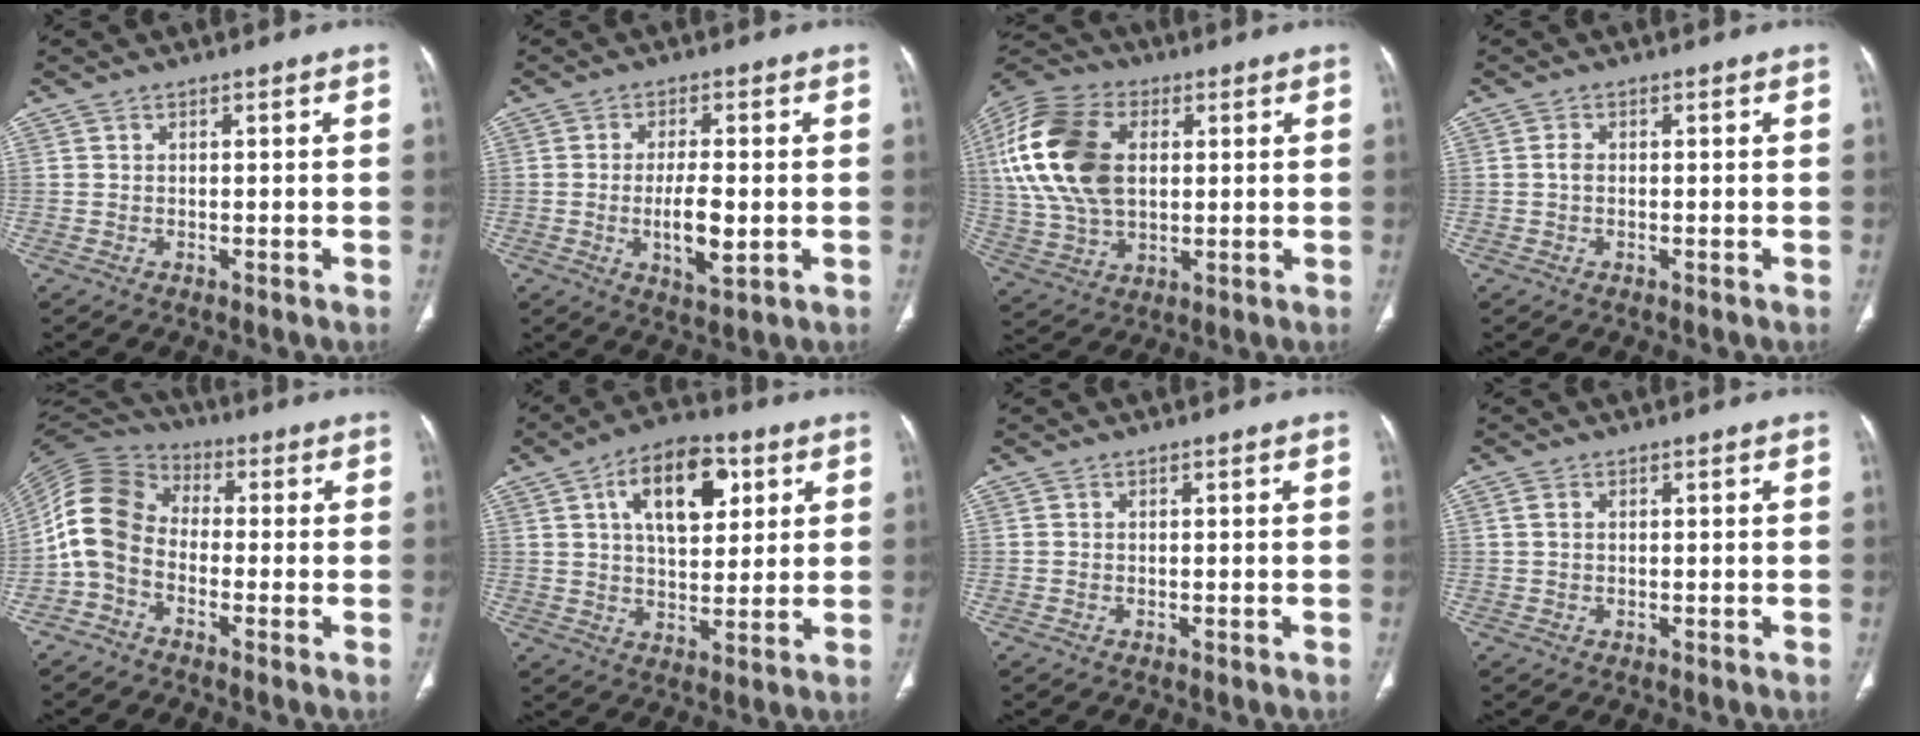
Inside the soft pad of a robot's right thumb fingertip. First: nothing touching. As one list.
[{"total": 7.2, "force": [-1.1, 2.5, 6.7], "torque": [-0.118, -0.011, -0.017]}, {"total": 21.3, "force": [3.8, 13.6, 15.9], "torque": [-0.338, 0.004, 0.070]}, {"total": 1.2, "force": [-0.1, 0.7, 0.9], "torque": [-0.017, 0.001, -0.003]}, {"total": 10.5, "force": [-2.3, 7.7, 6.7], "torque": [-0.134, 0.040, -0.066]}, {"total": 14.2, "force": [5.3, 7.7, 10.8], "torque": [-0.138, -0.005, 0.083]}, {"total": 0.0}, {"total": 1.2, "force": [0.3, 0.8, 0.9], "torque": [-0.023, 0.003, 0.009]}]